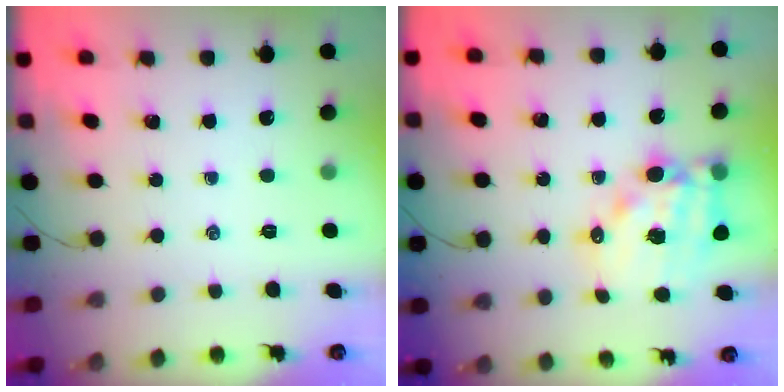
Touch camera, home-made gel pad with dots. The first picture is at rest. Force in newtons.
{"total": 15.7, "press": 15.2, "slide": 3.8}